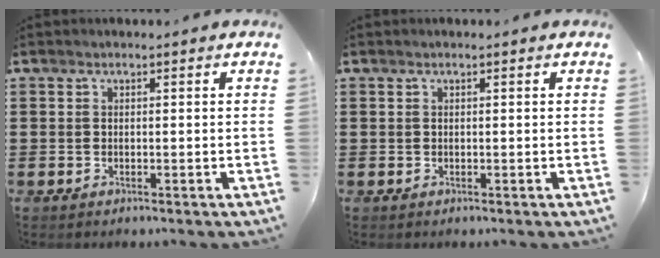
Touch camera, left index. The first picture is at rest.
{"total": 0.0}